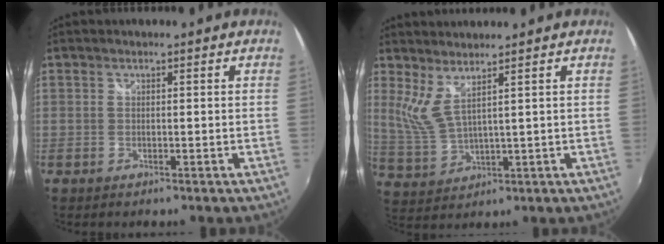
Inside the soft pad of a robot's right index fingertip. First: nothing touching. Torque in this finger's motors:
{"motor_torque": [0.32, 0.35, 0.20, 0.08]}